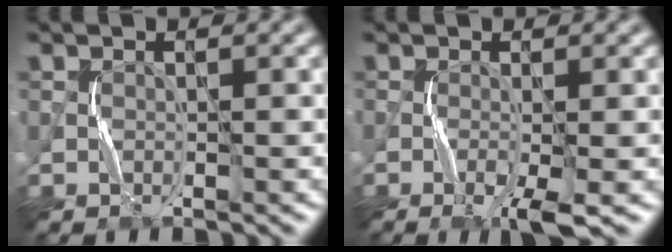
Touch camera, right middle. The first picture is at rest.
{"total": 2.8, "force": [-1.3, 0.1, 2.5], "torque": [-0.049, -0.003, -0.026]}